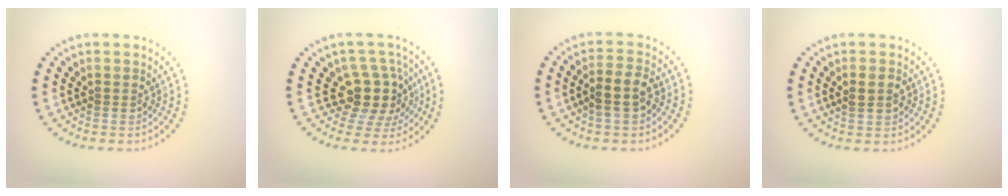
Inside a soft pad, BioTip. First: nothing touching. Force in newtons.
{"total": 4.2, "press": 3.4, "slide": 2.5}
{"total": 2.8, "press": 2.7, "slide": 0.9}
{"total": 1.8, "press": 1.8, "slide": 0.0}